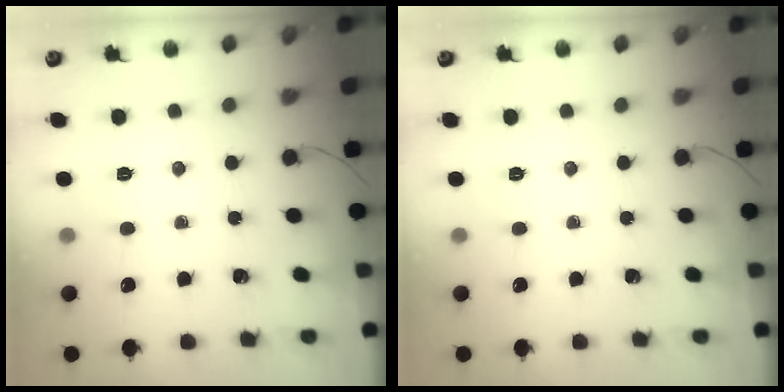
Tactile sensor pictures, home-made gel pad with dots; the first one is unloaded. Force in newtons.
{"total": 0.0}